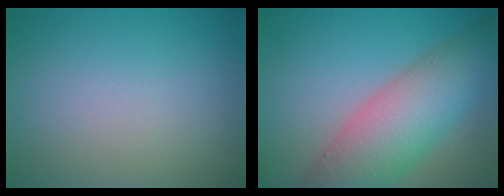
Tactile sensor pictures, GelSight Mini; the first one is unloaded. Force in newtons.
{"total": 8.6, "press": 8.6, "slide": 0.3}